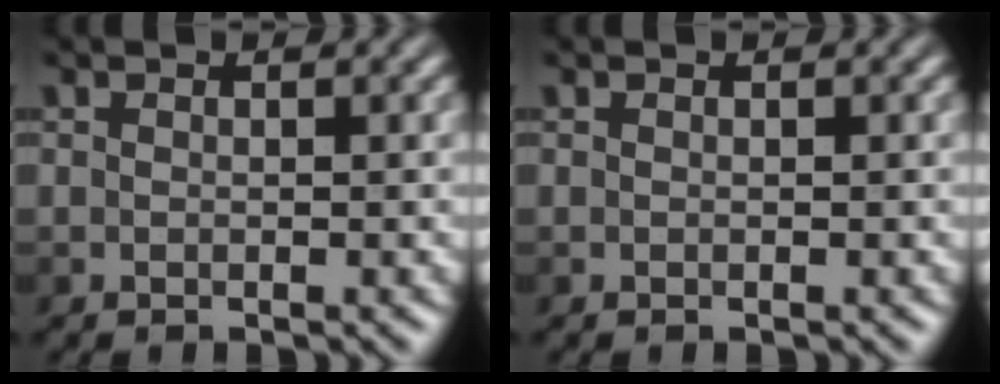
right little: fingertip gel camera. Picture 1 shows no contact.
{"total": 0.0}